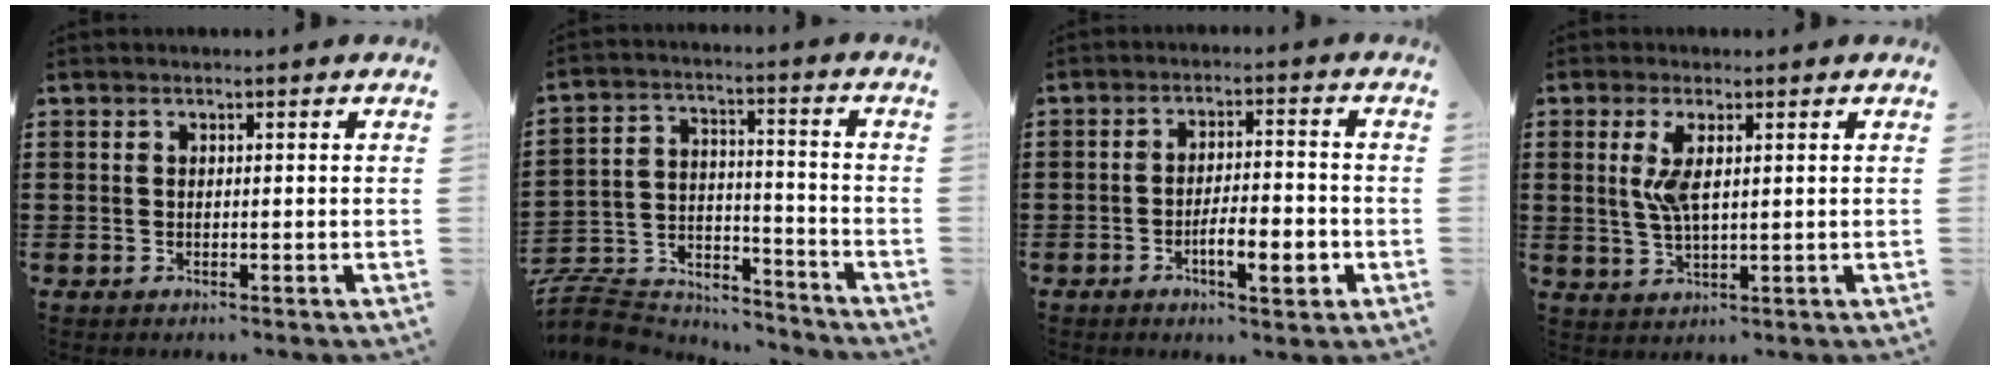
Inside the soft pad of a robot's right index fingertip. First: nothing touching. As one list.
[{"total": 8.4, "force": [-8.0, 2.1, 1.4], "torque": [-0.038, 0.017, -0.159]}, {"total": 6.6, "force": [-2.6, 2.1, 5.6], "torque": [-0.092, -0.003, -0.047]}, {"total": 4.7, "force": [1.2, 1.5, 4.2], "torque": [-0.095, 0.002, 0.016]}]